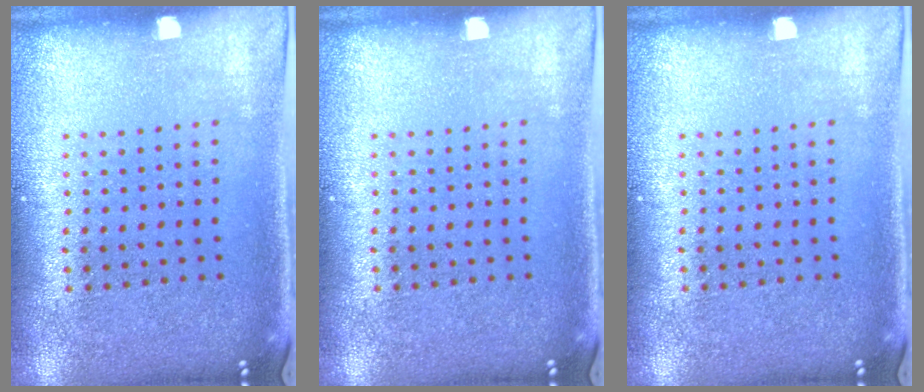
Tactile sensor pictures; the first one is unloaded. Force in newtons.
{"total": 0.0}
{"total": 0.0}